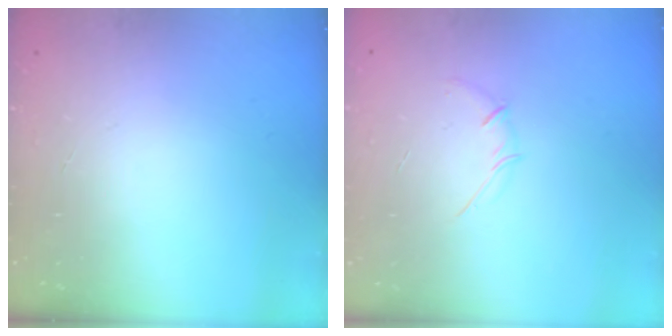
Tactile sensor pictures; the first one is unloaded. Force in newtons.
{"total": 2.7, "press": 2.6, "slide": 0.6}